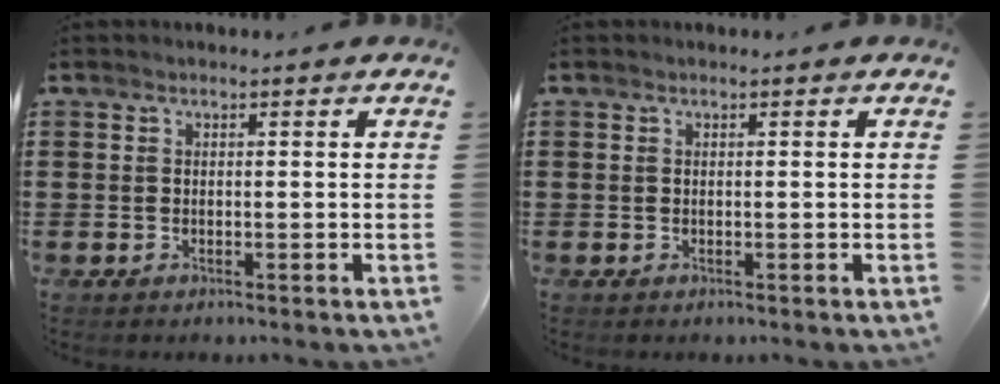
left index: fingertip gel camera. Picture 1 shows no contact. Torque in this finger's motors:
{"motor_torque": [-0.04, -0.19, 0.03, -0.01]}